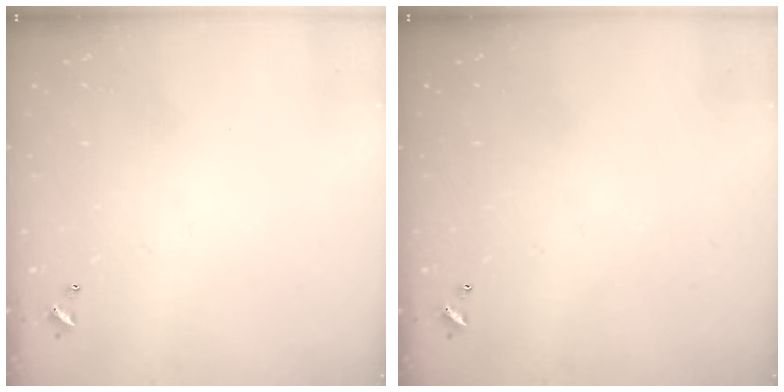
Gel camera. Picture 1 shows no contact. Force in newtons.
{"total": 0.0}